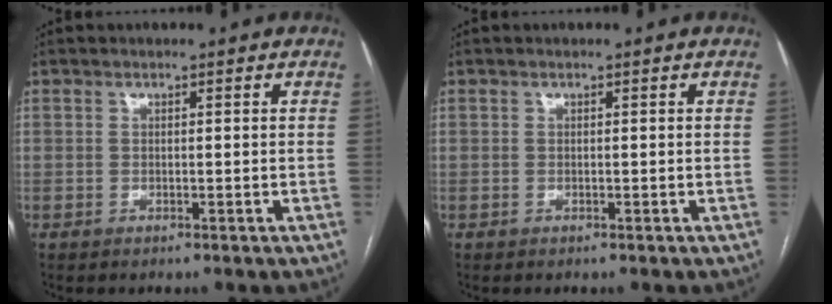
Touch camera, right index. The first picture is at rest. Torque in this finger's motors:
{"motor_torque": [0.00, 0.00, 0.00, 0.01]}